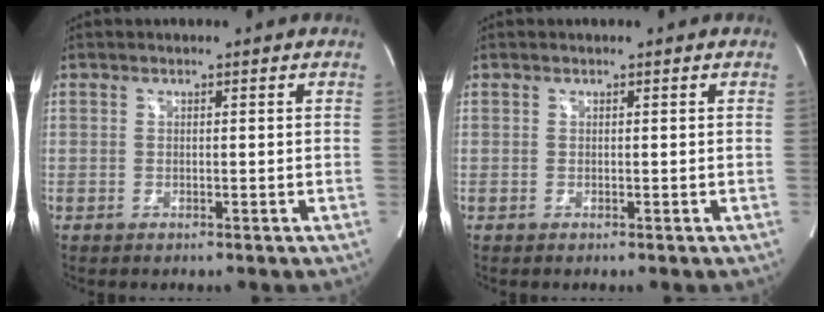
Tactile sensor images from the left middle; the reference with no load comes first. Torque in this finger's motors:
{"motor_torque": [-0.03, -0.22, 0.00, 0.00]}